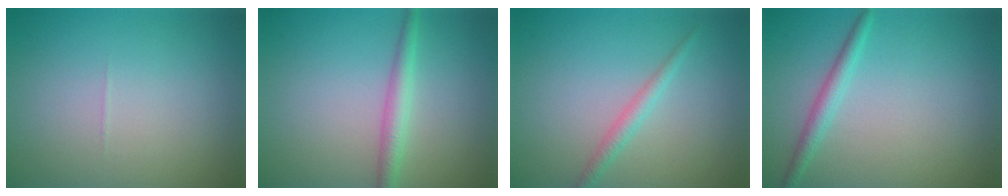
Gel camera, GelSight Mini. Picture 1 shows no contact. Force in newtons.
{"total": 2.2, "press": 2.2, "slide": 0.1}
{"total": 1.5, "press": 1.5, "slide": 0.0}
{"total": 1.9, "press": 1.9, "slide": 0.2}